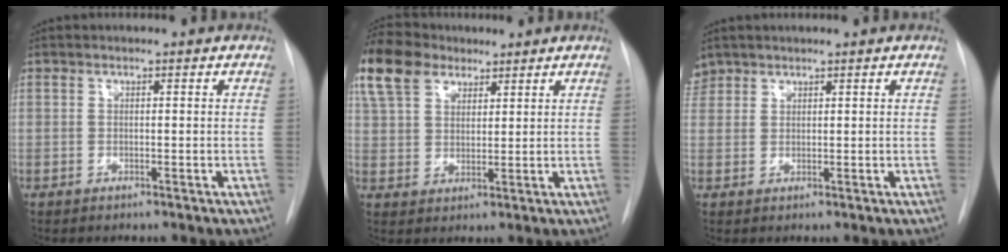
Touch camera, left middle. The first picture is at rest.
{"total": 12.3, "force": [8.3, 7.2, 5.5], "torque": [-0.140, 0.039, 0.160]}
{"total": 3.2, "force": [2.5, 1.9, 0.0], "torque": [0.001, 0.012, 0.052]}